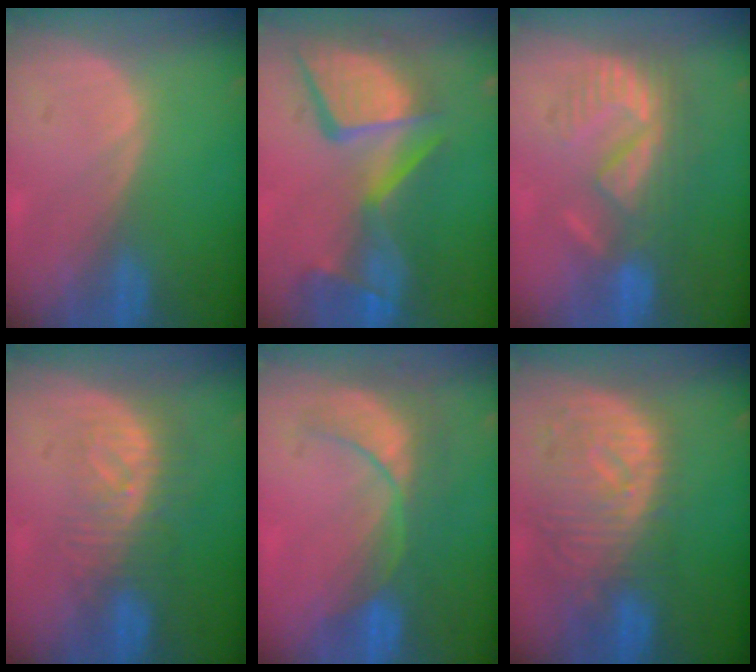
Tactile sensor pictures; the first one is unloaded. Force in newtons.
{"total": 13.8, "press": 11.2, "slide": 8.0}
{"total": 9.1, "press": 8.0, "slide": 4.3}
{"total": 8.2, "press": 7.3, "slide": 3.8}
{"total": 8.7, "press": 7.7, "slide": 4.0}
{"total": 11.2, "press": 9.7, "slide": 5.5}